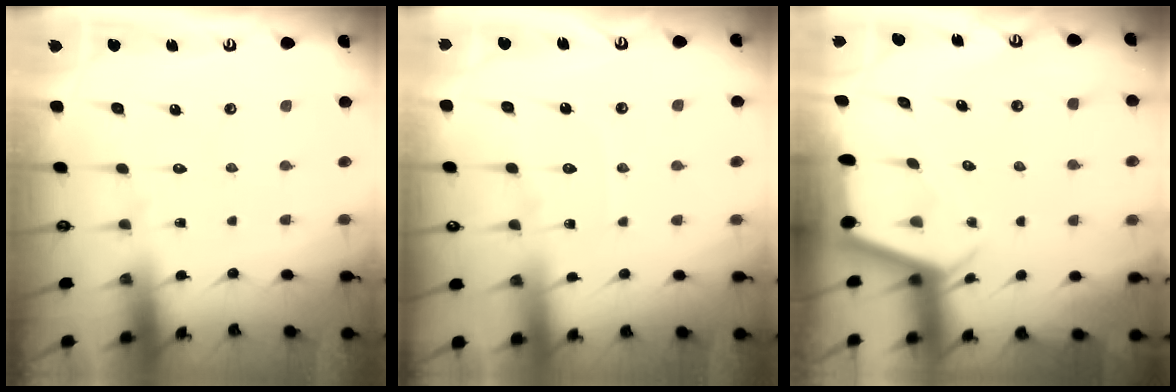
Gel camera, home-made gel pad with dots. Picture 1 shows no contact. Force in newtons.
{"total": 3.9, "press": 3.8, "slide": 0.5}
{"total": 2.5, "press": 2.5, "slide": 0.2}